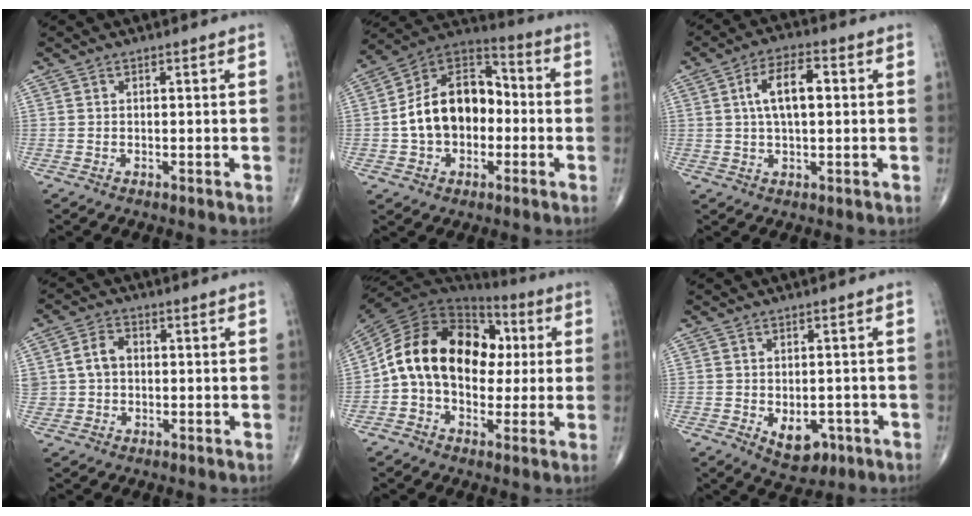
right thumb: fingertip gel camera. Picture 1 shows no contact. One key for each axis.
{"total": 16.9, "fx": -1.4, "fy": 11.8, "fz": 12.1, "tx": -0.173, "ty": 0.042, "tz": -0.032}
{"total": 8.7, "fx": 1.4, "fy": 4.1, "fz": 7.6, "tx": -0.131, "ty": 0.015, "tz": 0.021}
{"total": 5.5, "fx": 0.4, "fy": 4.3, "fz": 3.3, "tx": -0.055, "ty": 0.013, "tz": 0.007}
{"total": 20.3, "fx": 1.4, "fy": 14.2, "fz": 14.5, "tx": -0.237, "ty": 0.038, "tz": 0.017}
{"total": 6.5, "fx": -2.1, "fy": 4.1, "fz": 4.6, "tx": -0.044, "ty": 0.005, "tz": -0.016}